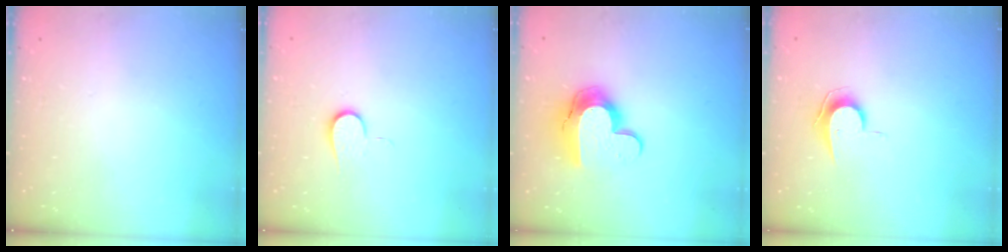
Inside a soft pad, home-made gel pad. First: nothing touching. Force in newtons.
{"total": 6.3, "press": 6.2, "slide": 0.8}
{"total": 11.9, "press": 11.9, "slide": 0.6}
{"total": 7.7, "press": 7.6, "slide": 0.4}